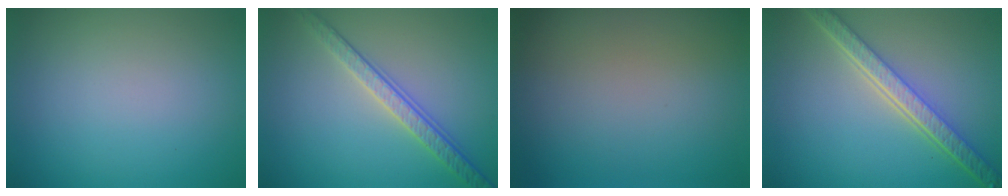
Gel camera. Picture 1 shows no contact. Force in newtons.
{"total": 3.4, "press": 3.0, "slide": 1.6}
{"total": 0.0}
{"total": 5.9, "press": 4.3, "slide": 4.0}